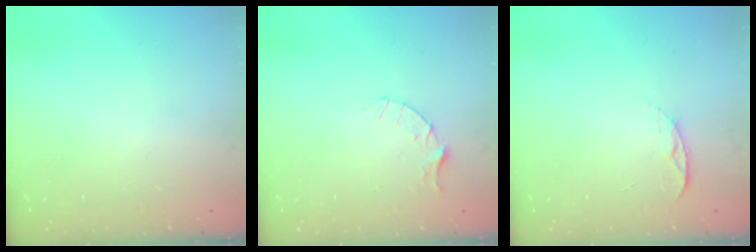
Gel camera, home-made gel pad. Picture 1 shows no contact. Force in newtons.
{"total": 3.5, "press": 3.5, "slide": 0.4}
{"total": 5.2, "press": 5.2, "slide": 0.6}